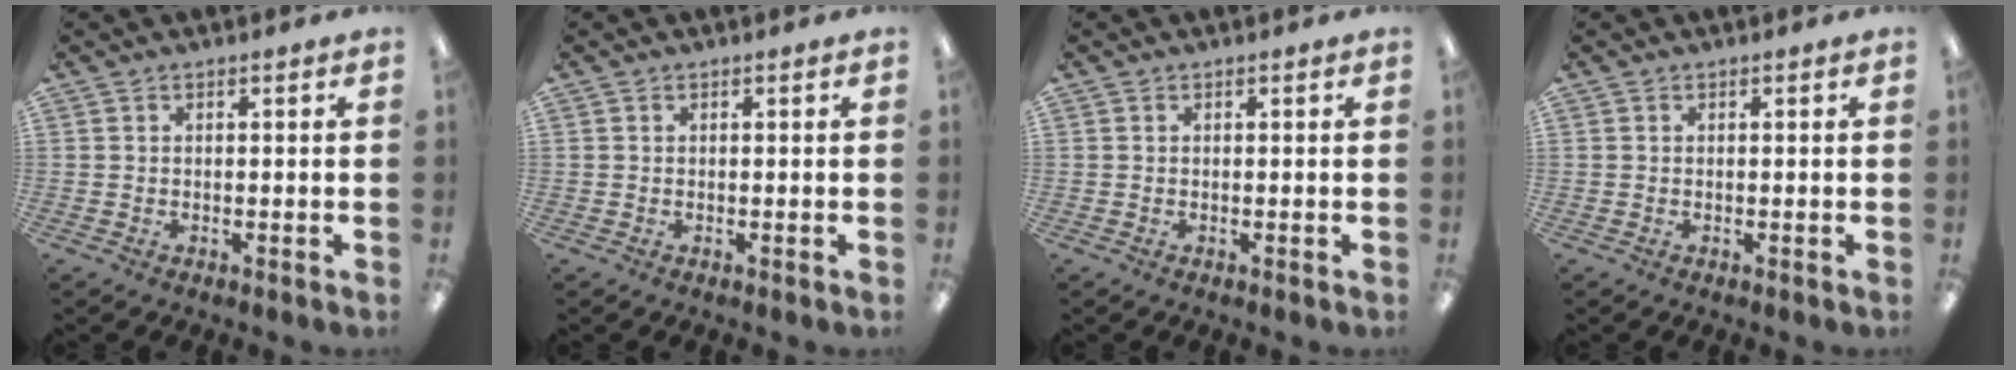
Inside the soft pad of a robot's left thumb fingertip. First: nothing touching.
{"total": 0.0}
{"total": 0.0}
{"total": 0.0}